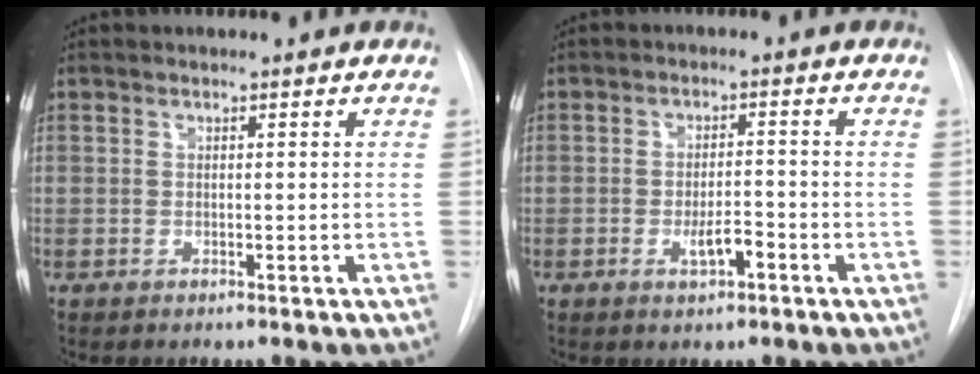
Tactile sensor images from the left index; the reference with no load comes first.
{"total": 3.3, "force": [-1.7, 1.1, 2.6], "torque": [-0.043, 0.002, -0.026]}